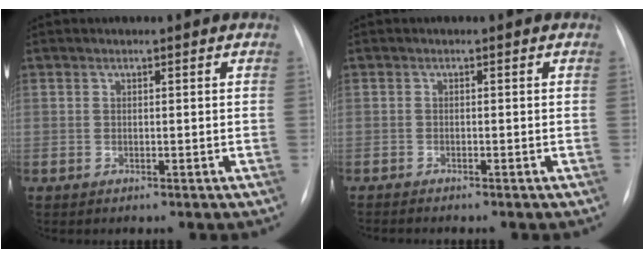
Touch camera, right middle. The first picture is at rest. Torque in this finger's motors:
{"motor_torque": [0.63, -0.75, 0.02, 0.00]}